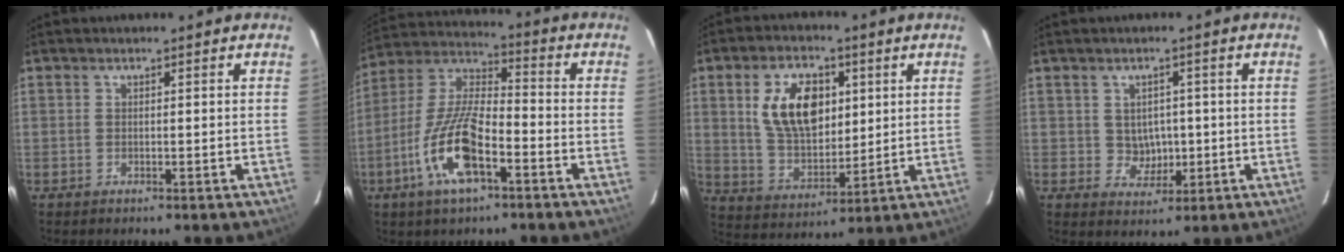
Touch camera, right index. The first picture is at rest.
{"total": 15.0, "force": [-6.7, 5.1, 12.4], "torque": [-0.264, -0.007, -0.133]}
{"total": 13.8, "force": [3.9, 8.2, 10.4], "torque": [-0.195, 0.014, 0.085]}
{"total": 7.7, "force": [0.1, 7.1, 2.9], "torque": [-0.059, 0.008, 0.021]}